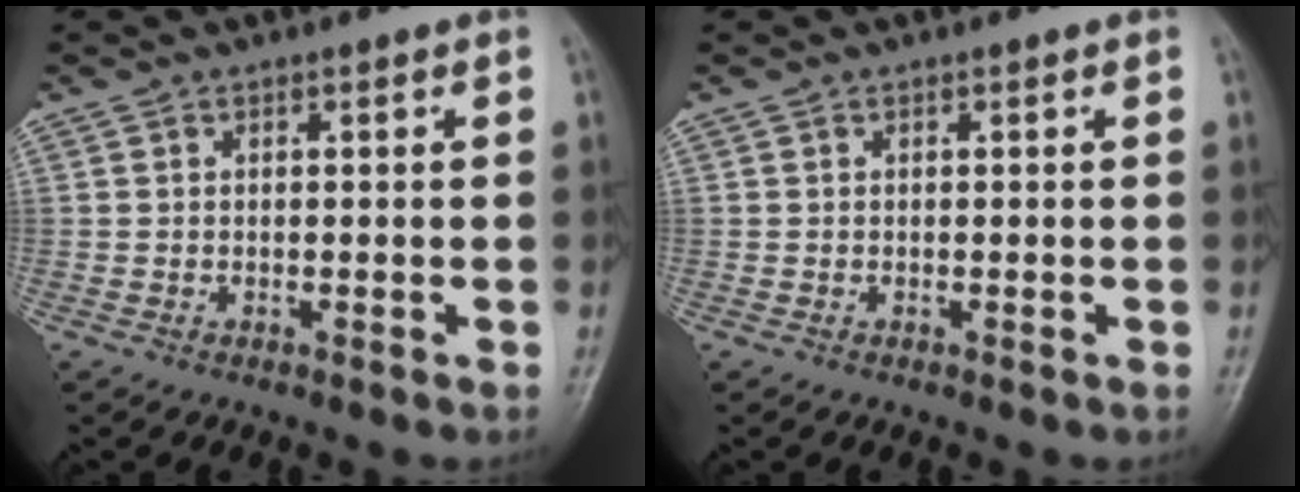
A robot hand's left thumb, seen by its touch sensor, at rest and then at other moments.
{"total": 0.0}